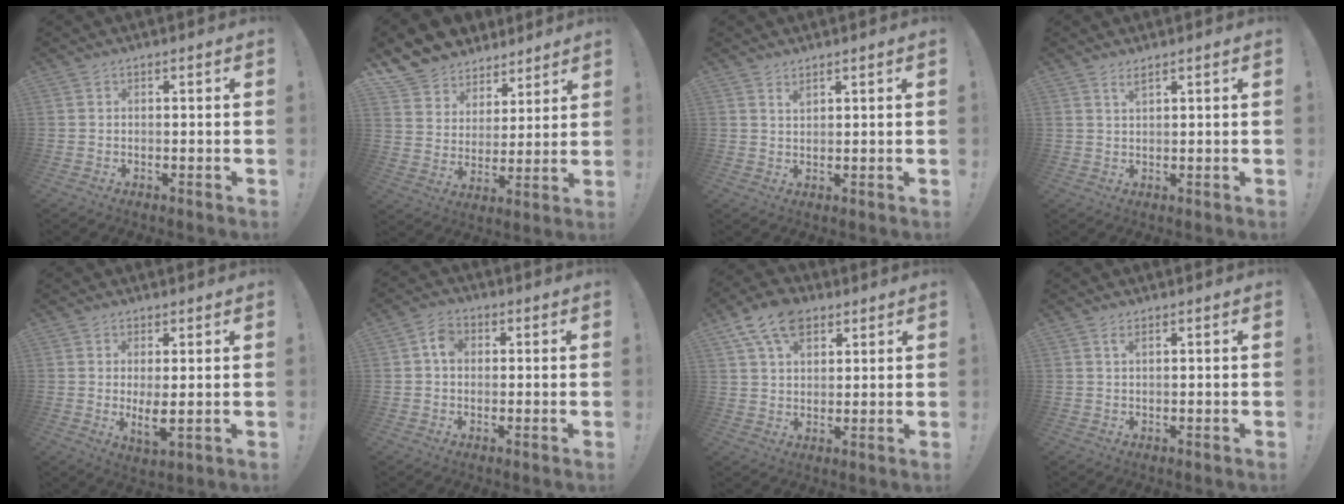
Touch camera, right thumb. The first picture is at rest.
{"total": 10.0, "force": [7.3, 6.8, 1.1], "torque": [-0.025, -0.064, 0.143]}
{"total": 1.7, "force": [1.4, 0.4, 0.9], "torque": [-0.006, -0.008, 0.022]}
{"total": 2.0, "force": [1.5, 0.2, 1.3], "torque": [-0.025, -0.005, 0.027]}
{"total": 4.8, "force": [1.2, 1.2, 4.5], "torque": [-0.053, -0.024, 0.023]}
{"total": 4.9, "force": [1.0, 3.8, 2.9], "torque": [-0.040, 0.004, 0.015]}
{"total": 12.0, "force": [6.6, 7.6, 6.5], "torque": [-0.103, -0.022, 0.123]}
{"total": 1.3, "force": [0.7, 0.2, 1.2], "torque": [-0.024, 0.002, 0.011]}